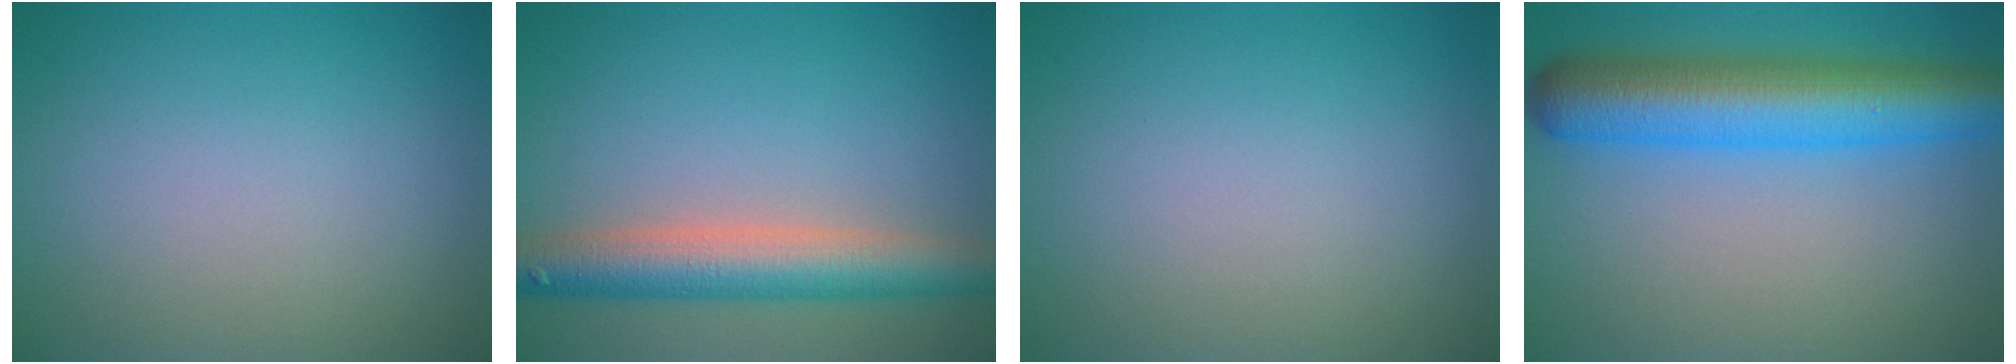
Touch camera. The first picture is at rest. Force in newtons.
{"total": 6.1, "press": 6.1, "slide": 0.3}
{"total": 0.0}
{"total": 8.7, "press": 8.7, "slide": 0.2}